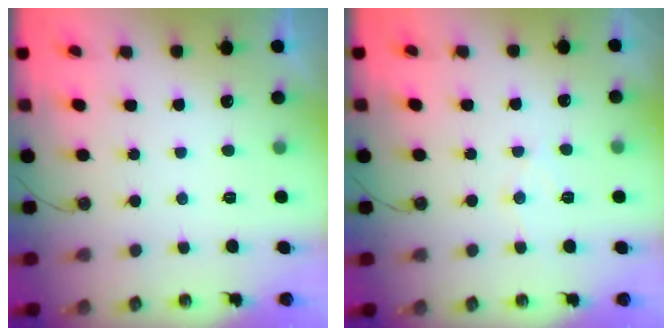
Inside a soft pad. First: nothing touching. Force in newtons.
{"total": 6.2, "press": 6.1, "slide": 0.6}